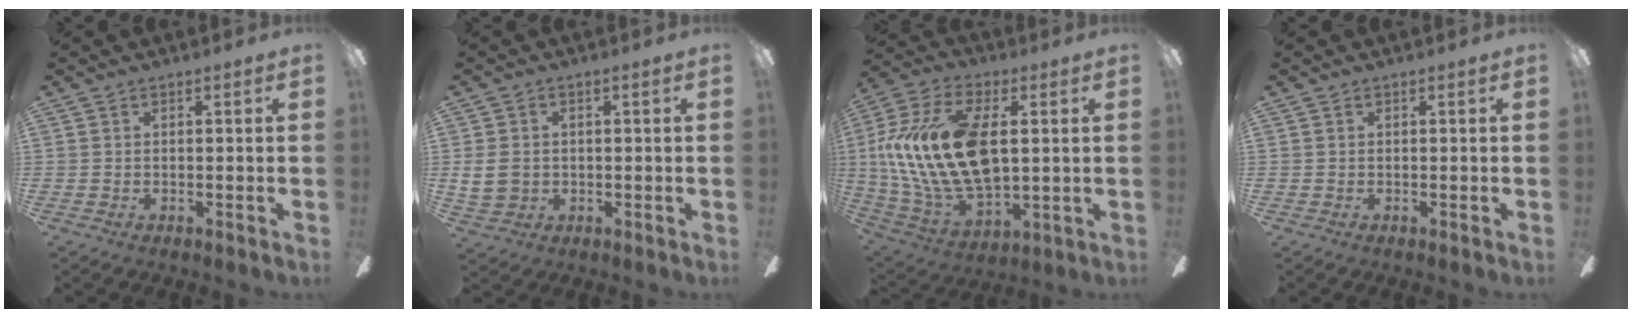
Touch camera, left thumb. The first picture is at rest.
{"total": 5.5, "force": [-0.1, 4.5, 3.2], "torque": [-0.065, 0.005, 0.000]}
{"total": 23.2, "force": [3.2, 12.7, 19.2], "torque": [-0.404, 0.001, 0.060]}
{"total": 0.0}